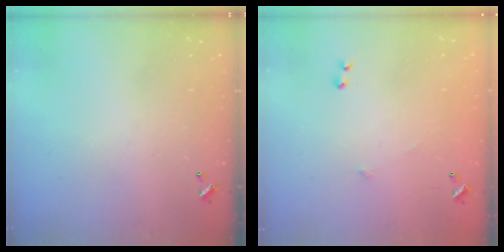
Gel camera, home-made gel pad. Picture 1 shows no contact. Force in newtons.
{"total": 6.1, "press": 6.1, "slide": 0.7}